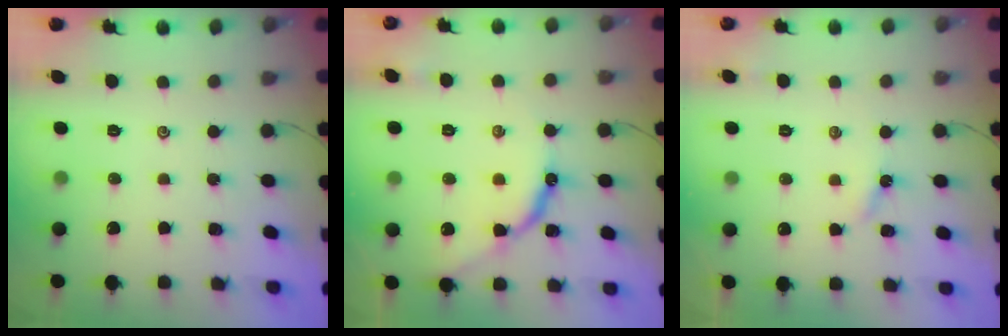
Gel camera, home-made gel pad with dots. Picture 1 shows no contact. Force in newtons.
{"total": 9.2, "press": 9.2, "slide": 0.9}
{"total": 3.2, "press": 3.2, "slide": 0.3}